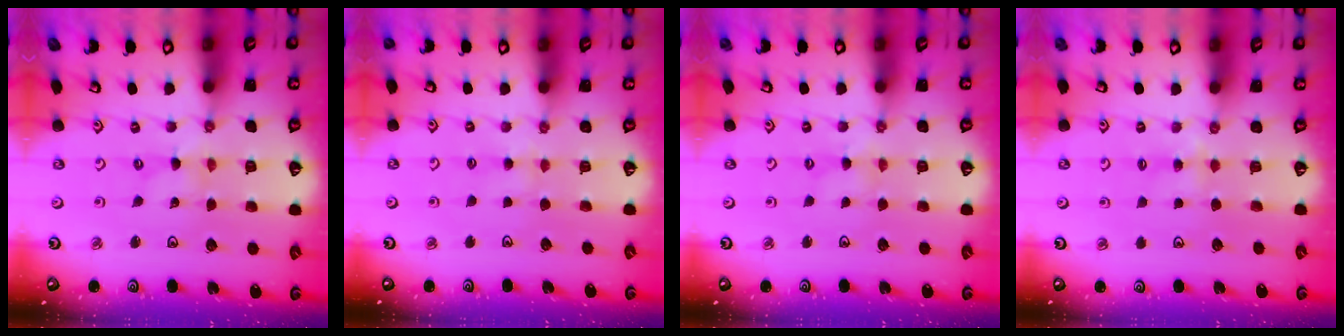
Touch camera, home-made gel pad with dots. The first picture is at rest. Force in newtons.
{"total": 3.0, "press": 3.0, "slide": 0.4}
{"total": 1.0, "press": 1.0, "slide": 0.2}
{"total": 3.0, "press": 3.0, "slide": 0.5}